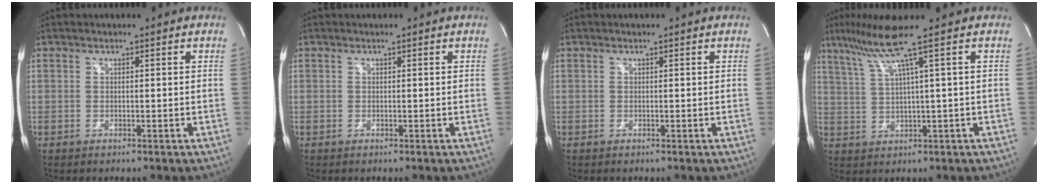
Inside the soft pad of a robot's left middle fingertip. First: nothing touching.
{"total": 0.0}
{"total": 0.0}
{"total": 7.3, "force": [4.2, -2.4, 5.5], "torque": [-0.111, 0.012, 0.084]}